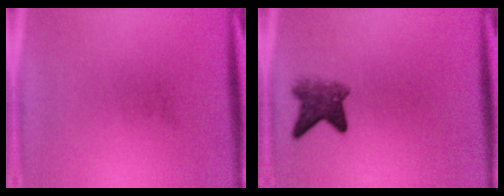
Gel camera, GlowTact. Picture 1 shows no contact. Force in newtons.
{"total": 4.8}